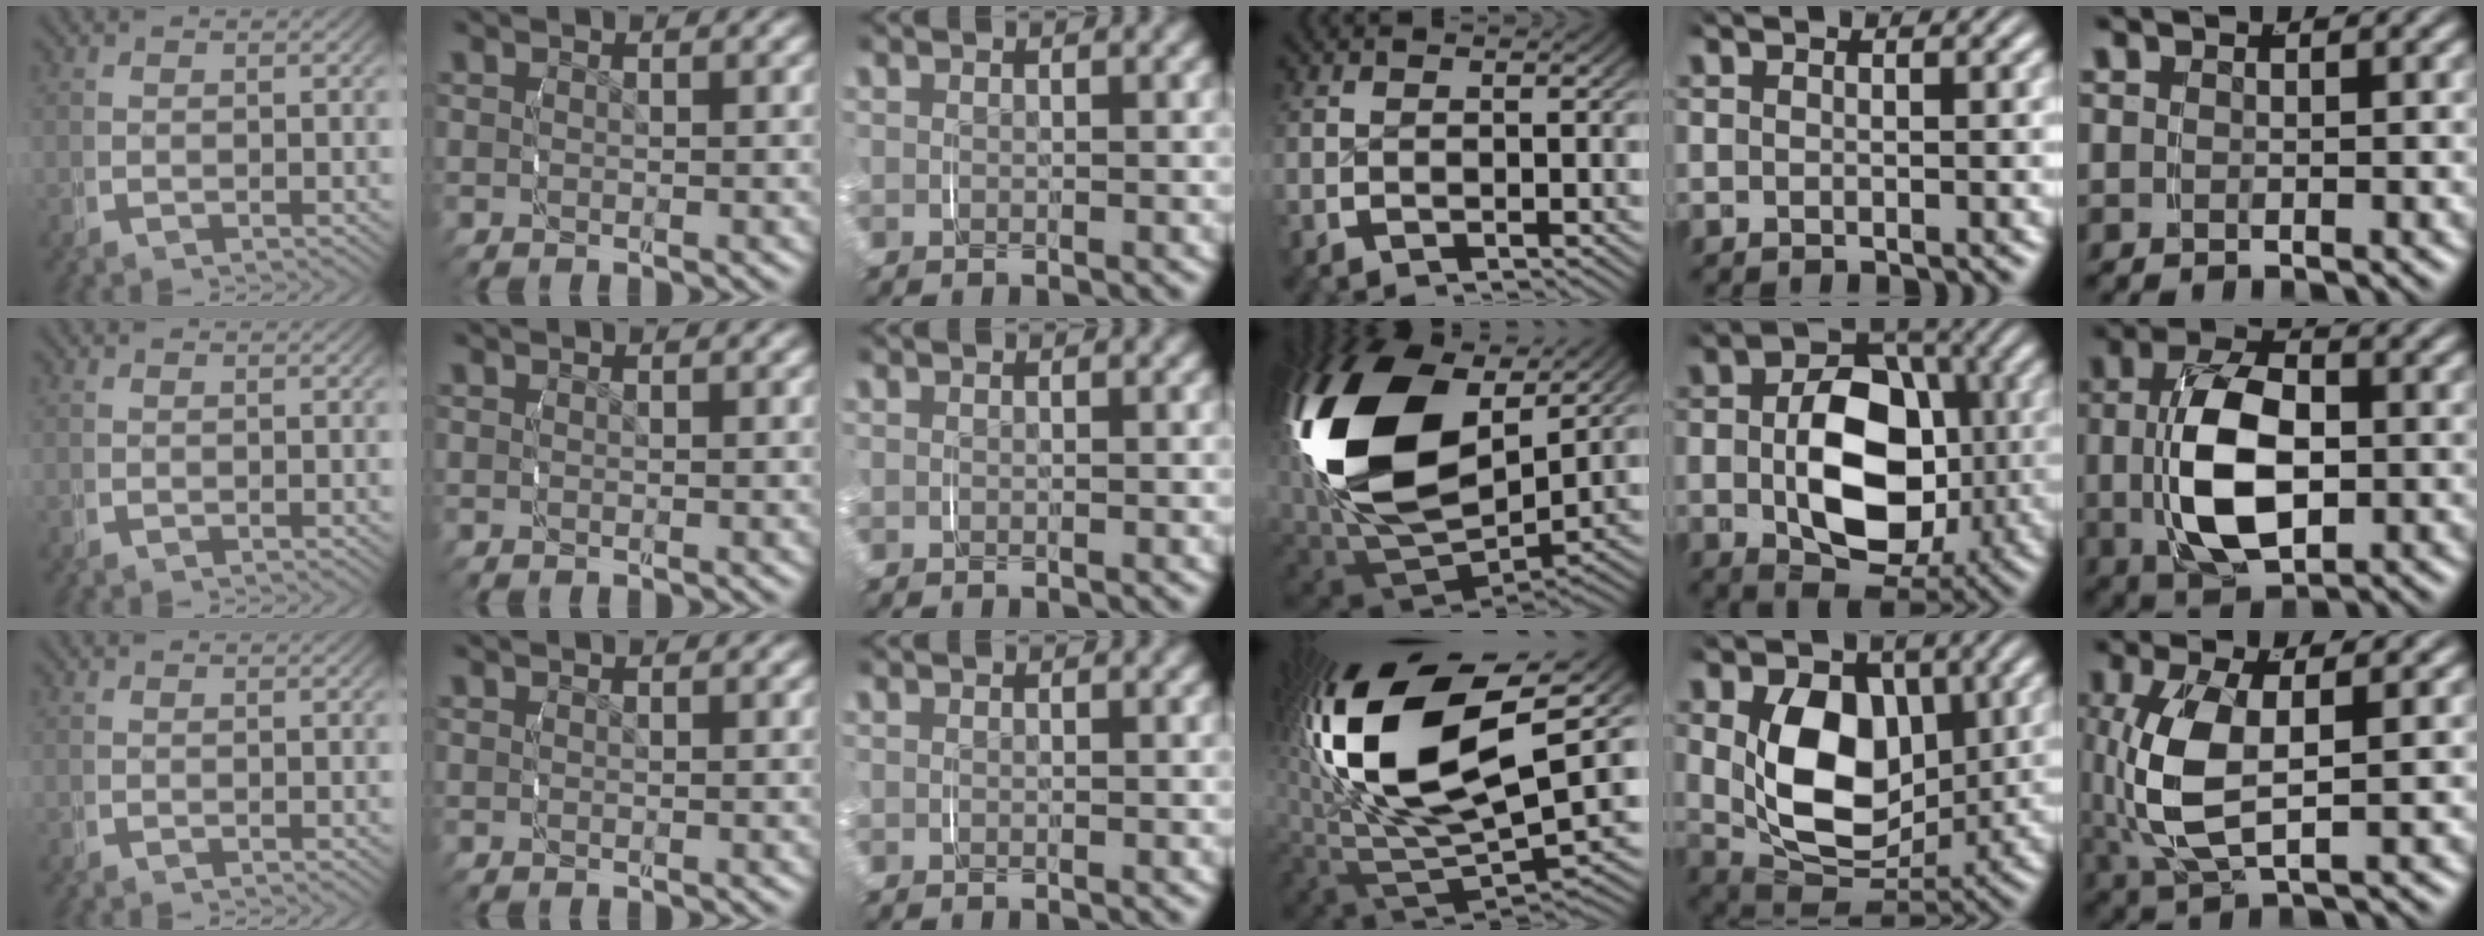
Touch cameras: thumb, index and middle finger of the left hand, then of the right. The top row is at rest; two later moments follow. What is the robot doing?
{"motion": "grasp_and_lifting", "object": "knife"}